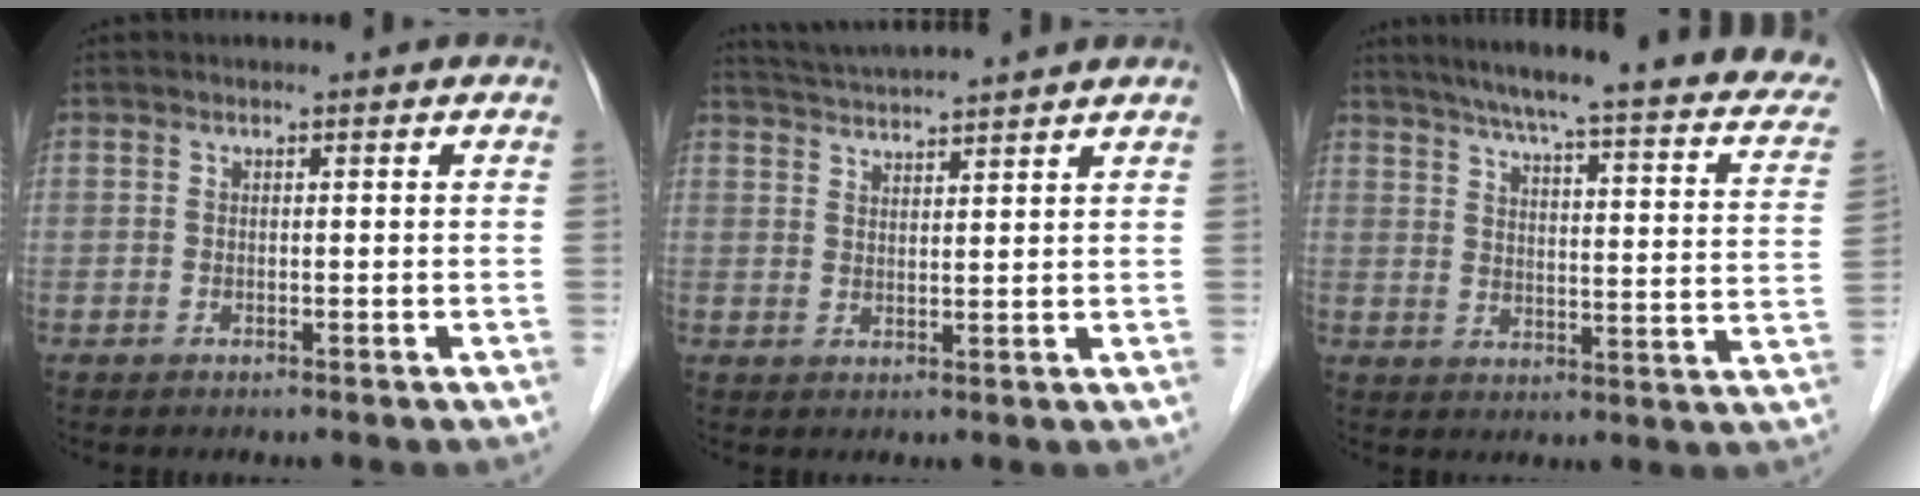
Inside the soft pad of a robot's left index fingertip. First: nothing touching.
{"total": 8.1, "force": [7.6, -1.2, 2.5], "torque": [-0.050, 0.025, 0.119]}
{"total": 26.3, "force": [21.5, 2.7, 14.8], "torque": [-0.208, -0.021, 0.255]}